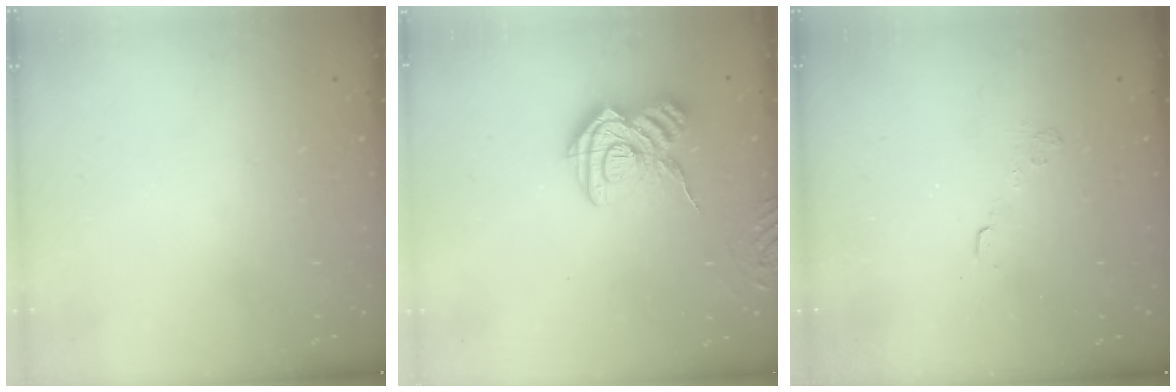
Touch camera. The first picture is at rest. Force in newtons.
{"total": 14.5, "press": 14.4, "slide": 1.4}
{"total": 2.7, "press": 2.3, "slide": 1.4}